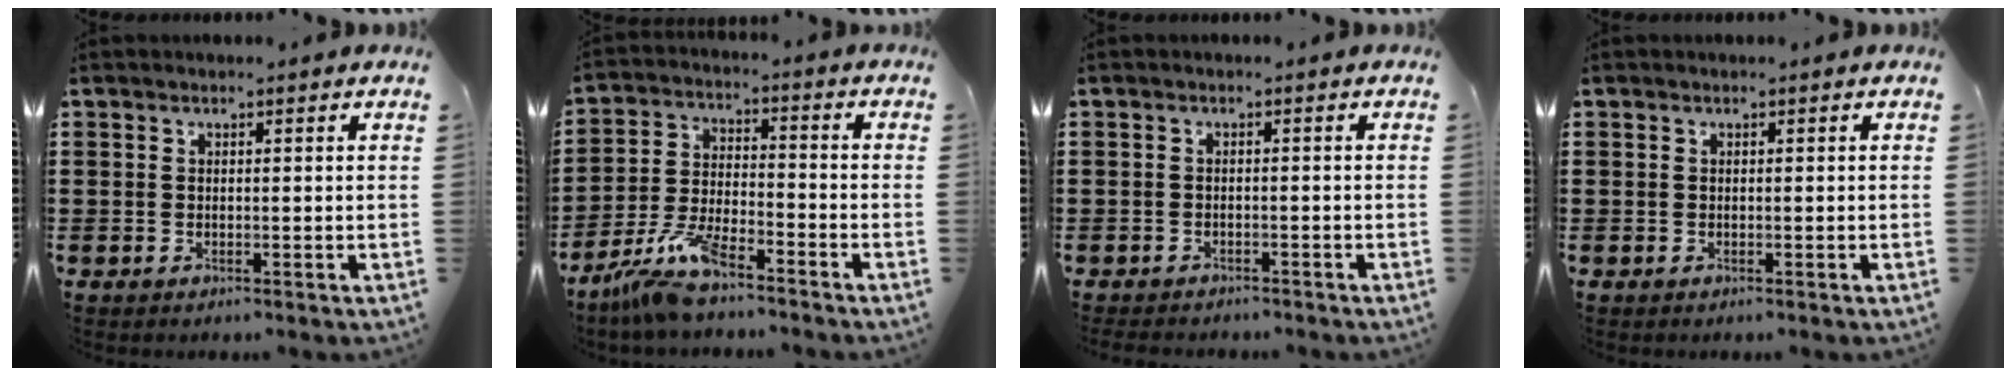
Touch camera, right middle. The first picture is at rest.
{"total": 8.0, "force": [-6.6, 1.4, 4.2], "torque": [-0.096, -0.002, -0.130]}
{"total": 1.1, "force": [-1.1, 0.1, 0.0], "torque": [-0.005, 0.001, -0.025]}
{"total": 0.0}